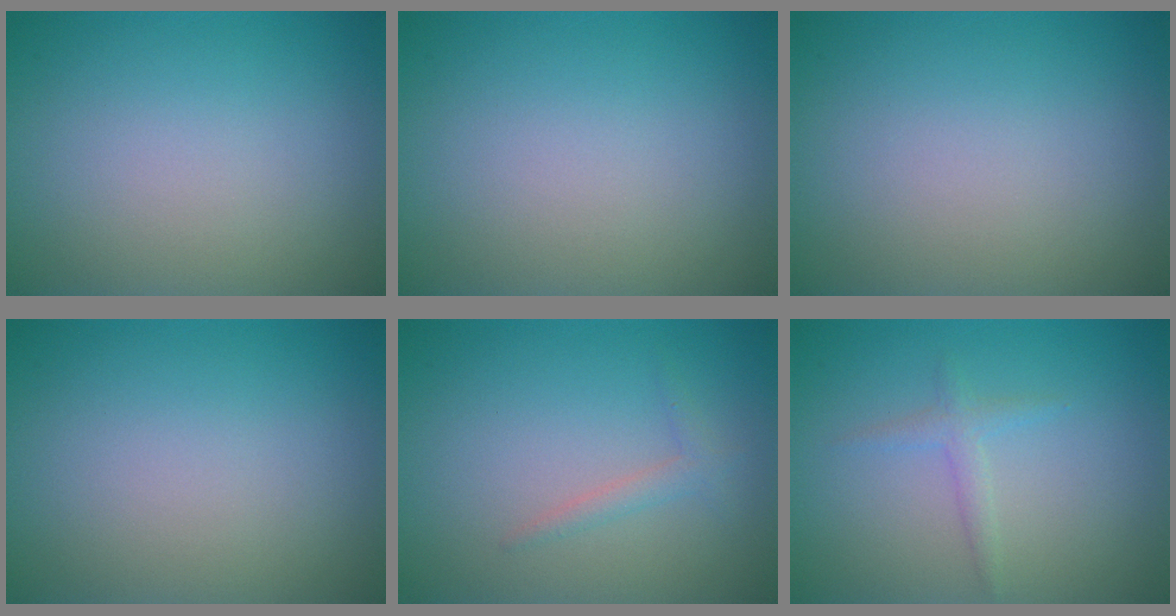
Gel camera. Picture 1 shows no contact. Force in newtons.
{"total": 0.0}
{"total": 0.0}
{"total": 0.0}
{"total": 1.3, "press": 1.3, "slide": 0.1}
{"total": 1.3, "press": 1.3, "slide": 0.1}